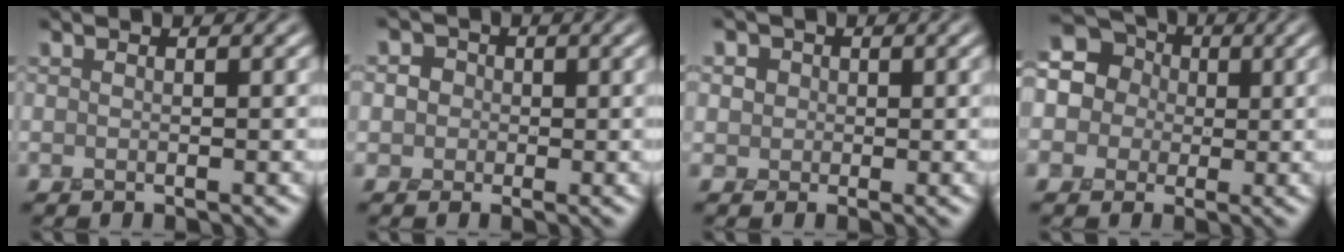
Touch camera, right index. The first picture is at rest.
{"total": 2.2, "force": [-0.1, 2.1, 0.7], "torque": [0.006, 0.004, -0.014]}
{"total": 2.4, "force": [0.5, 2.2, 0.8], "torque": [-0.010, 0.007, 0.000]}
{"total": 14.8, "force": [3.9, 13.1, 5.7], "torque": [-0.138, 0.041, 0.023]}